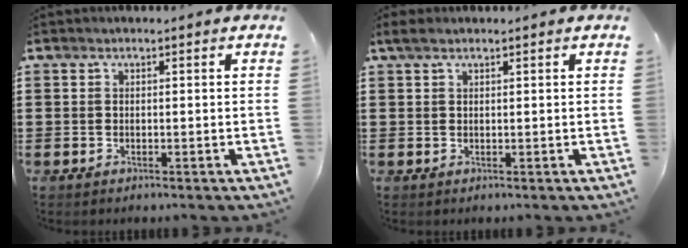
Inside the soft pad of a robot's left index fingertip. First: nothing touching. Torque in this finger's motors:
{"motor_torque": [1.53, 0.61, 0.02, 0.04]}